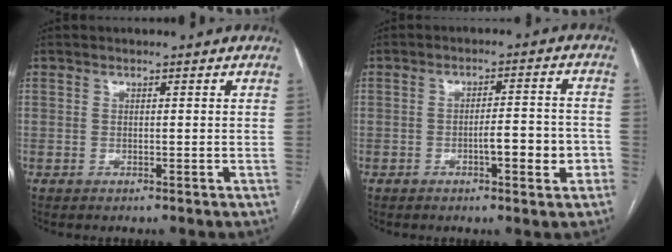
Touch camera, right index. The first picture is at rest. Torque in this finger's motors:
{"motor_torque": [0.69, -0.58, 0.30, 0.08]}